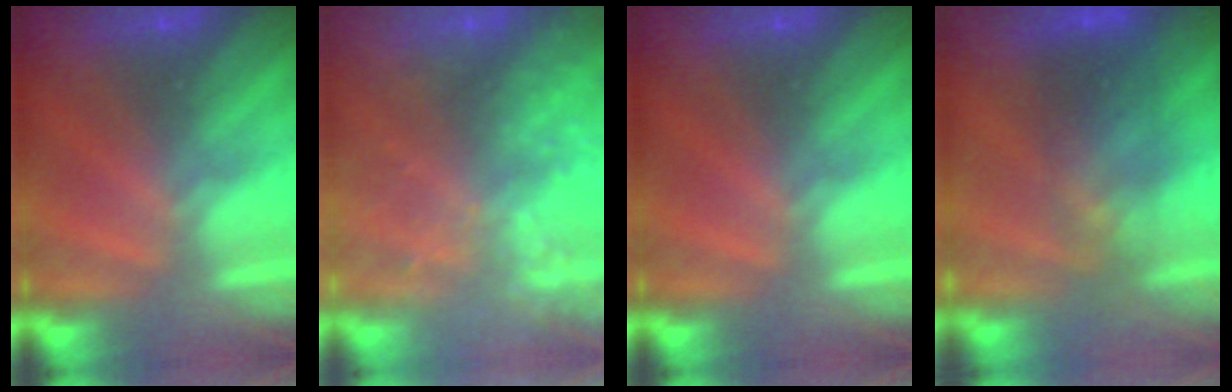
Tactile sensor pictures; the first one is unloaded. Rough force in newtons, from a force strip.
{"total": 6.0}
{"total": 0.0}
{"total": 5.7}